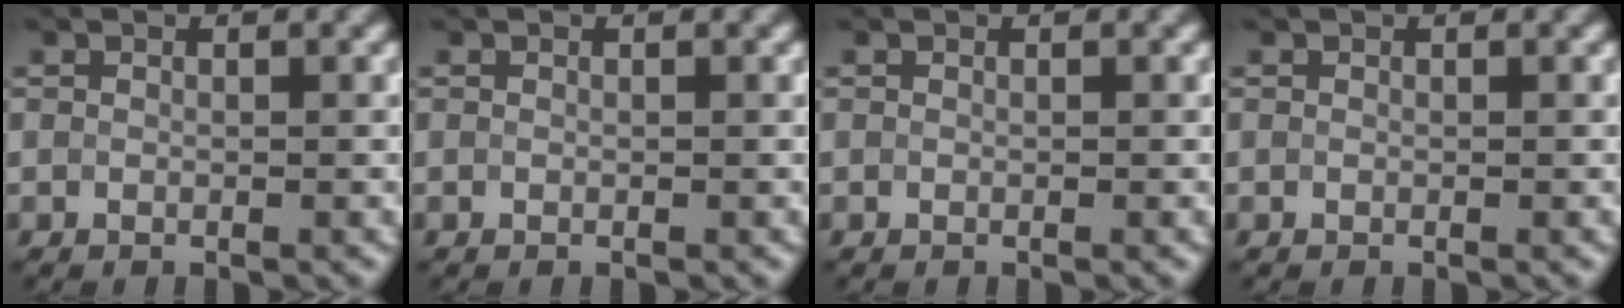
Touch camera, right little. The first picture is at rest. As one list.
[{"total": 0.0}, {"total": 0.0}, {"total": 0.0}]